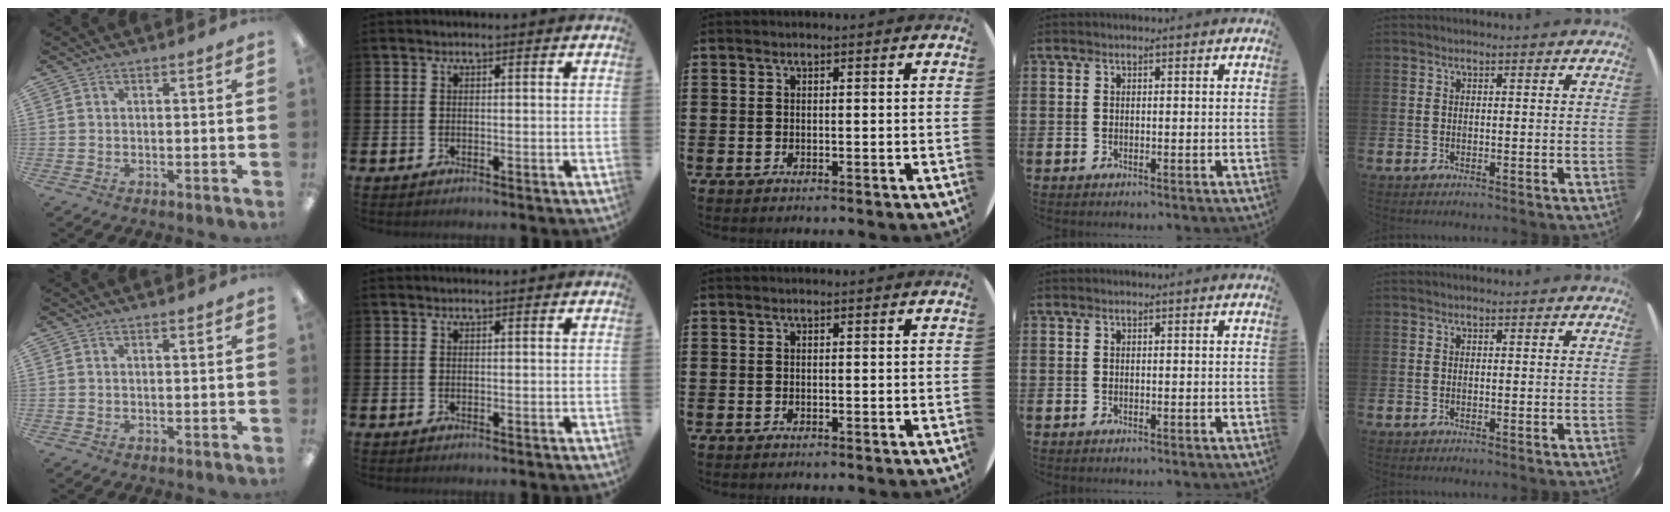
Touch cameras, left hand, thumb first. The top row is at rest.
{"thumb": {"total": 0.8, "force": [0.7, 0.1, 0.3], "torque": [-0.007, 0.000, 0.013]}}